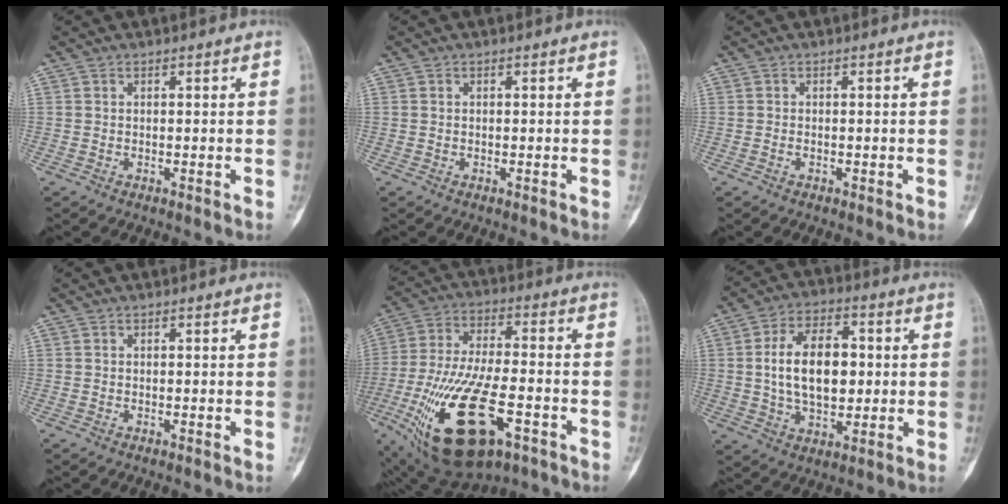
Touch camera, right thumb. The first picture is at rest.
{"total": 0.0}
{"total": 0.5, "force": [-0.2, 0.4, 0.3], "torque": [-0.004, 0.002, -0.006]}
{"total": 0.0}
{"total": 24.5, "force": [-9.9, 10.3, 19.9], "torque": [-0.418, 0.014, -0.160]}
{"total": 14.0, "force": [1.0, 8.3, 11.2], "torque": [-0.168, 0.004, 0.017]}